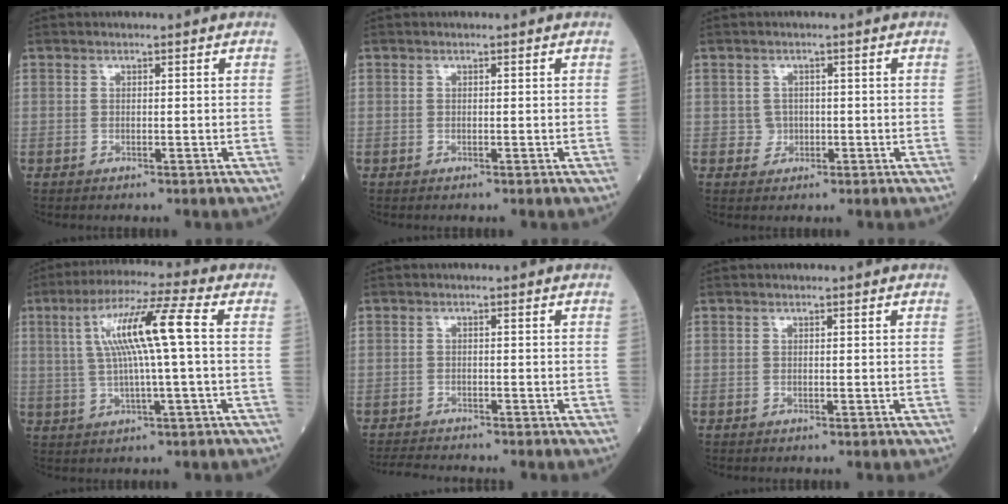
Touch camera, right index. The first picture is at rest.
{"total": 0.0}
{"total": 1.8, "force": [-0.3, 1.8, 0.3], "torque": [-0.001, 0.005, -0.004]}
{"total": 11.0, "force": [1.7, -0.1, 10.8], "torque": [-0.203, 0.020, 0.031]}
{"total": 3.9, "force": [-3.8, 0.2, 0.8], "torque": [-0.015, -0.018, -0.065]}
{"total": 0.0}